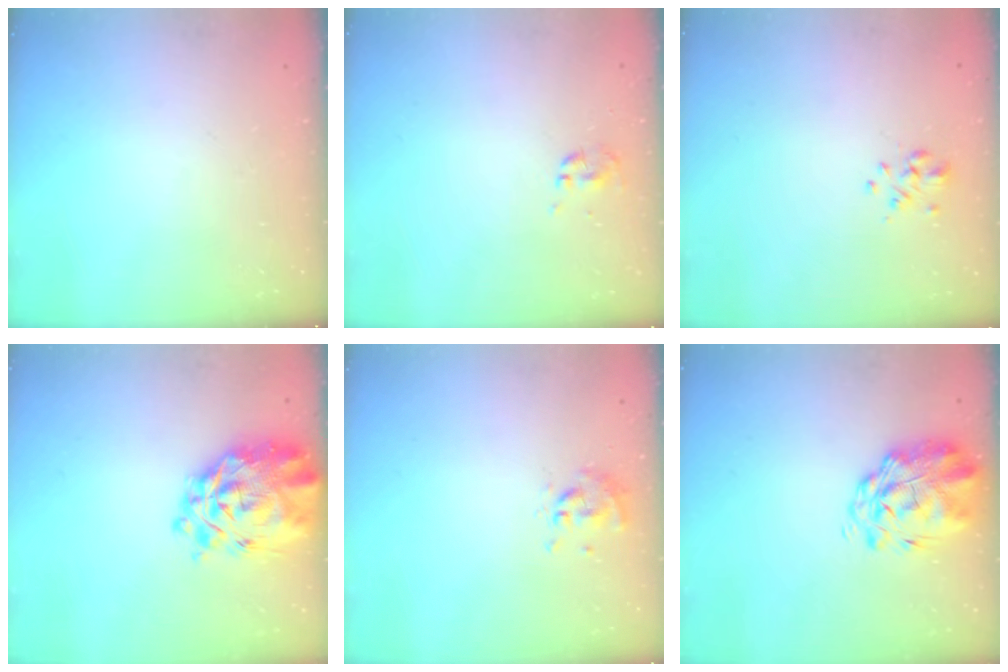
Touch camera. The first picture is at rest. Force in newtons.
{"total": 0.0}
{"total": 2.4, "press": 2.2, "slide": 1.1}
{"total": 9.4, "press": 8.7, "slide": 3.6}
{"total": 0.0}
{"total": 3.1, "press": 2.6, "slide": 1.7}